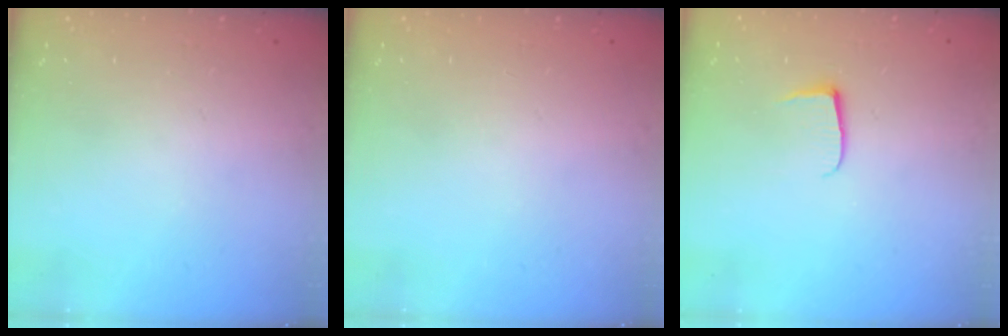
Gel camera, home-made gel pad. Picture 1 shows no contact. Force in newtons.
{"total": 0.0}
{"total": 5.4, "press": 5.3, "slide": 0.5}